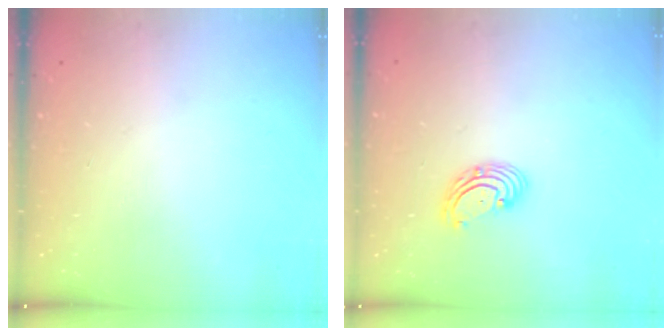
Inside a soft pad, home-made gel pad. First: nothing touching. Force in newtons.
{"total": 2.8, "press": 2.8, "slide": 0.2}